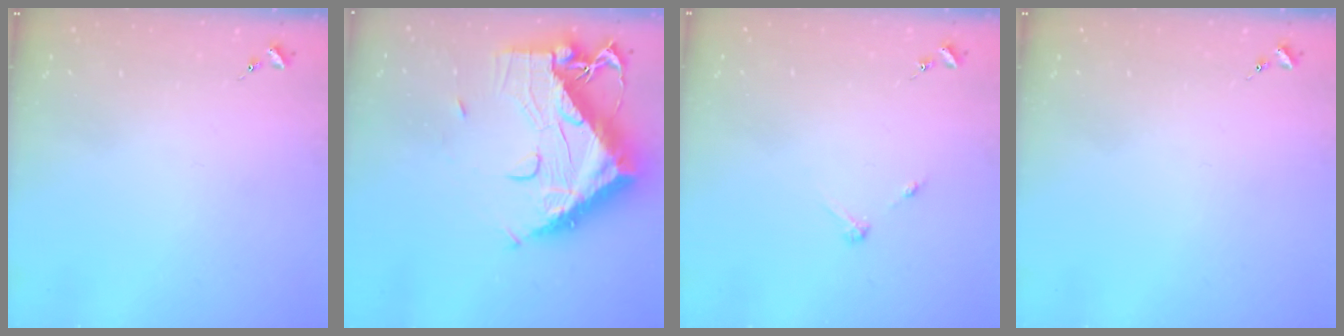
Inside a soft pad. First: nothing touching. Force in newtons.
{"total": 18.2, "press": 18.1, "slide": 1.9}
{"total": 2.7, "press": 2.7, "slide": 0.3}
{"total": 0.0}